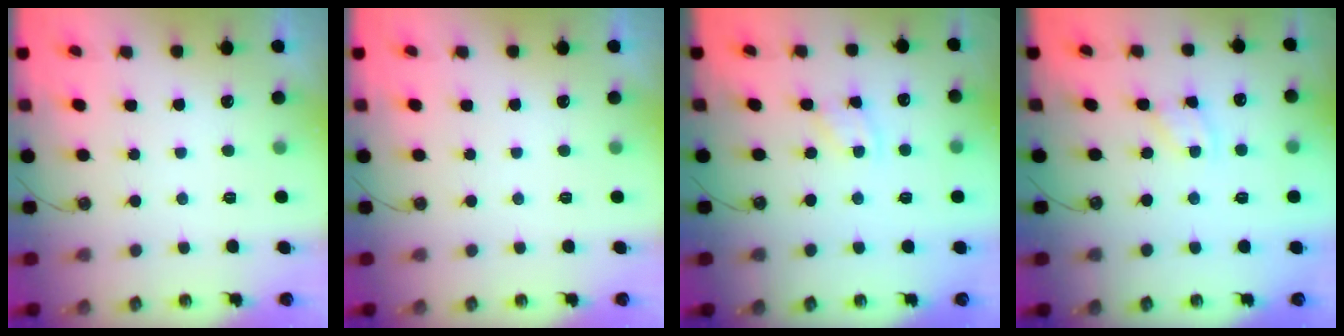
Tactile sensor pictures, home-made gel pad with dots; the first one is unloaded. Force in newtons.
{"total": 0.0}
{"total": 2.8, "press": 2.8, "slide": 0.4}
{"total": 1.7, "press": 1.7, "slide": 0.3}